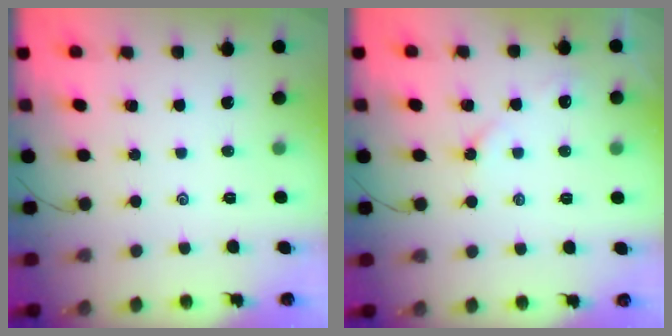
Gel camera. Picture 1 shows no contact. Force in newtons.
{"total": 3.8, "press": 3.8, "slide": 0.5}